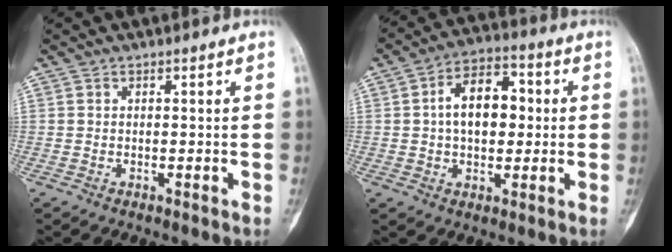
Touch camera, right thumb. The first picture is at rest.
{"total": 11.5, "force": [1.1, 7.2, 8.9], "torque": [-0.115, 0.021, 0.011]}